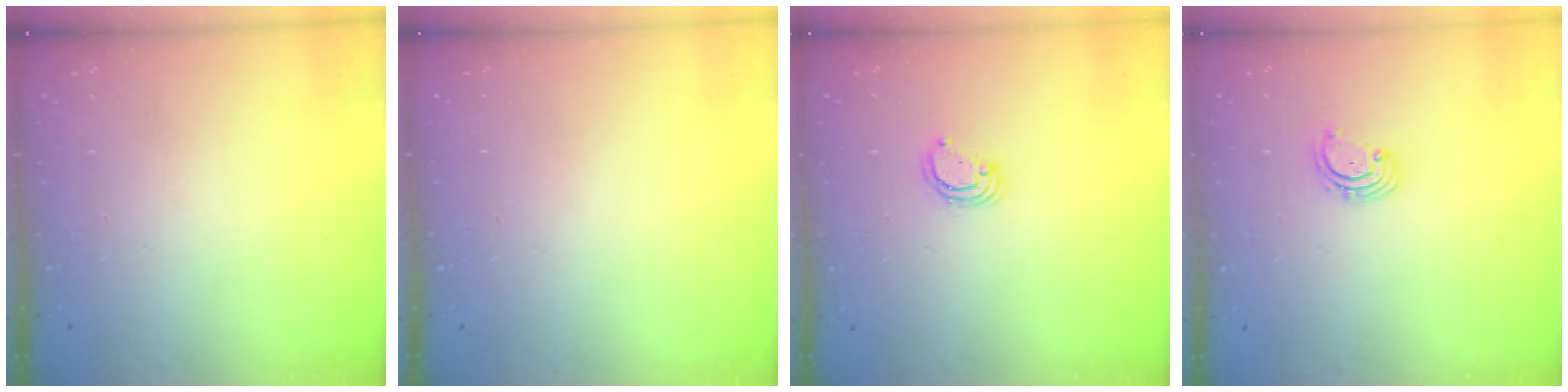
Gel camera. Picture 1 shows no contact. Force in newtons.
{"total": 0.0}
{"total": 3.9, "press": 3.9, "slide": 0.3}
{"total": 2.0, "press": 1.9, "slide": 0.6}